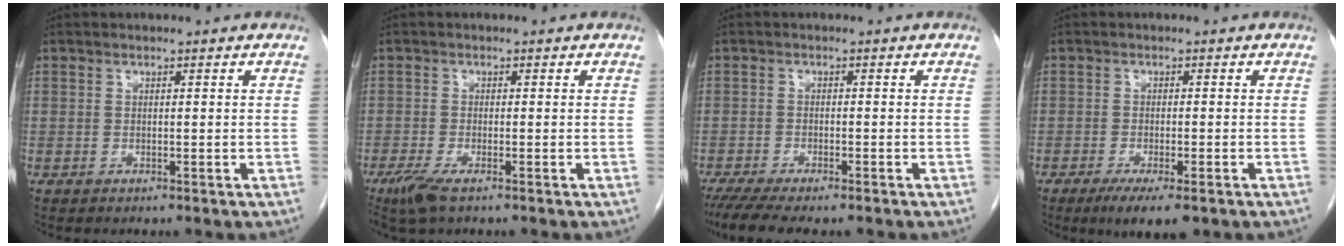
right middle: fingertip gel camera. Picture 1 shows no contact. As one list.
[{"total": 3.7, "force": [-2.4, 0.7, 2.7], "torque": [-0.062, -0.011, -0.046]}, {"total": 8.7, "force": [-7.1, 1.6, 4.7], "torque": [-0.072, -0.012, -0.112]}, {"total": 5.9, "force": [-3.8, 1.3, 4.4], "torque": [-0.065, -0.013, -0.055]}]